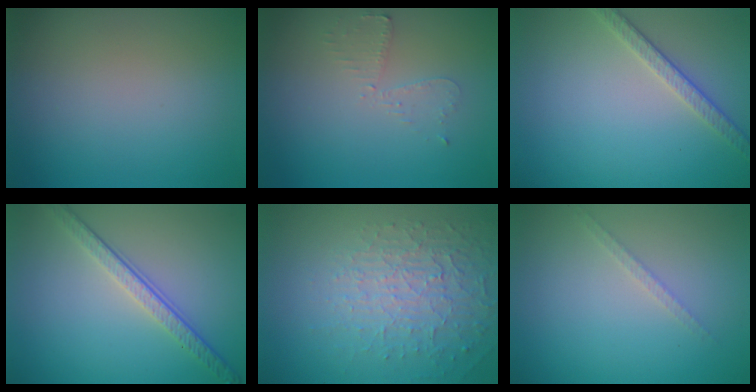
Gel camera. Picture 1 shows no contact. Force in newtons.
{"total": 1.9, "press": 1.9, "slide": 0.4}
{"total": 2.6, "press": 2.5, "slide": 0.8}
{"total": 3.8, "press": 2.8, "slide": 2.6}
{"total": 5.3, "press": 3.4, "slide": 4.1}
{"total": 1.1, "press": 1.1, "slide": 0.2}